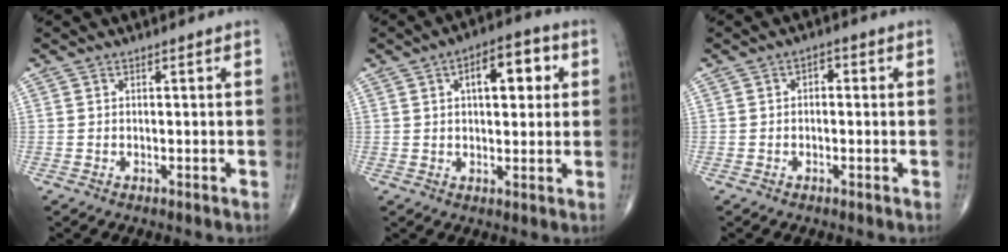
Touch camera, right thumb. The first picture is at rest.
{"total": 9.8, "force": [2.8, 4.7, 8.2], "torque": [-0.091, 0.013, 0.035]}
{"total": 2.0, "force": [0.2, 1.3, 1.5], "torque": [-0.011, 0.008, -0.005]}